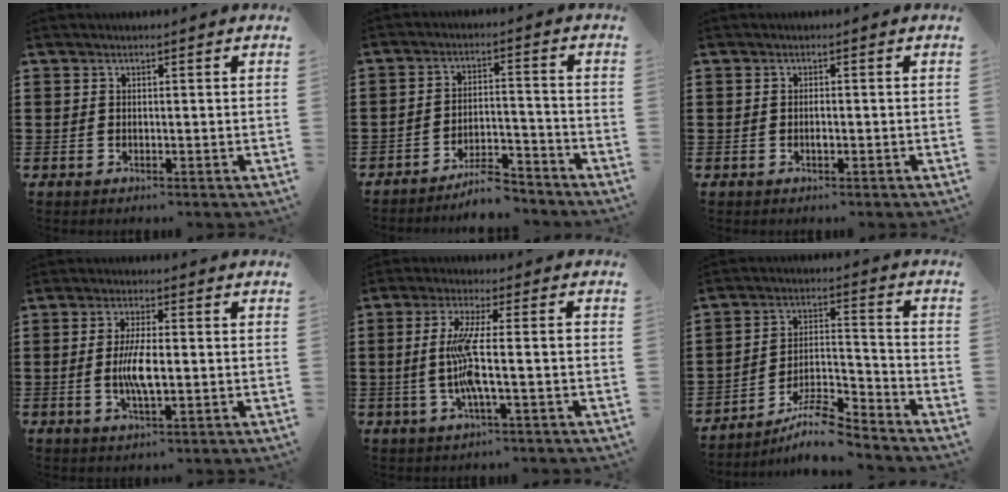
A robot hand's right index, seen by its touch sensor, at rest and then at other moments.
{"total": 6.6, "force": [-5.9, 1.1, 2.6], "torque": [-0.048, 0.009, -0.111]}
{"total": 1.0, "force": [-0.3, 0.4, 0.9], "torque": [-0.019, -0.005, -0.004]}
{"total": 5.9, "force": [-0.6, 1.5, 5.6], "torque": [-0.112, -0.004, -0.015]}
{"total": 8.4, "force": [-1.1, 1.0, 8.3], "torque": [-0.180, -0.015, -0.032]}
{"total": 8.7, "force": [-7.9, 1.3, 3.5], "torque": [-0.052, 0.022, -0.146]}